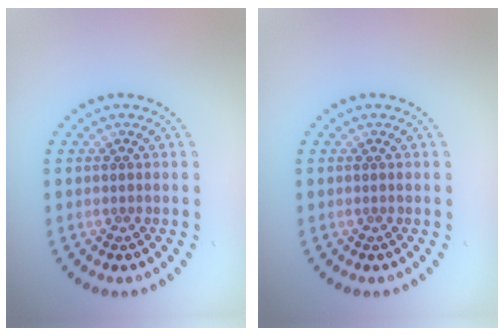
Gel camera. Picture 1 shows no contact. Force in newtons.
{"total": 0.0}